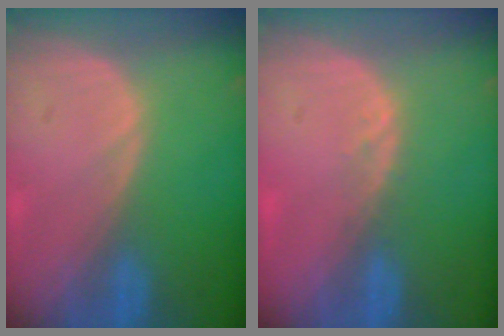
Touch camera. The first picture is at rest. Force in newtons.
{"total": 1.3, "press": 1.2, "slide": 0.6}